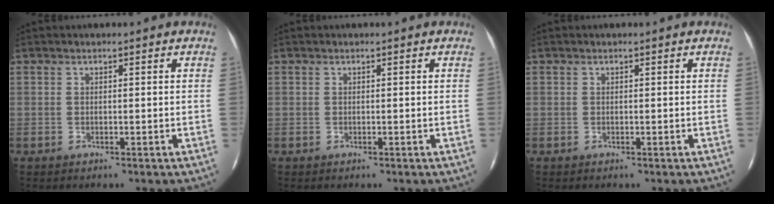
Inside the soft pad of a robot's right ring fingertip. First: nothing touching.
{"total": 0.0}
{"total": 0.0}